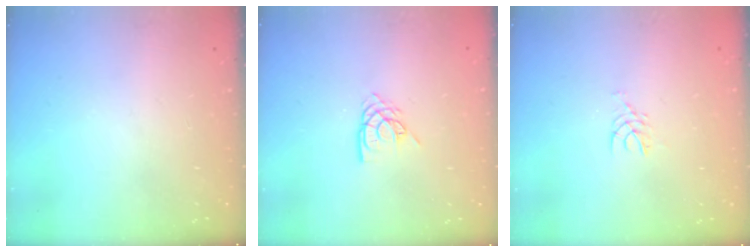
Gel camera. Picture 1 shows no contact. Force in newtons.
{"total": 7.9, "press": 7.8, "slide": 0.9}
{"total": 2.5, "press": 2.5, "slide": 0.2}